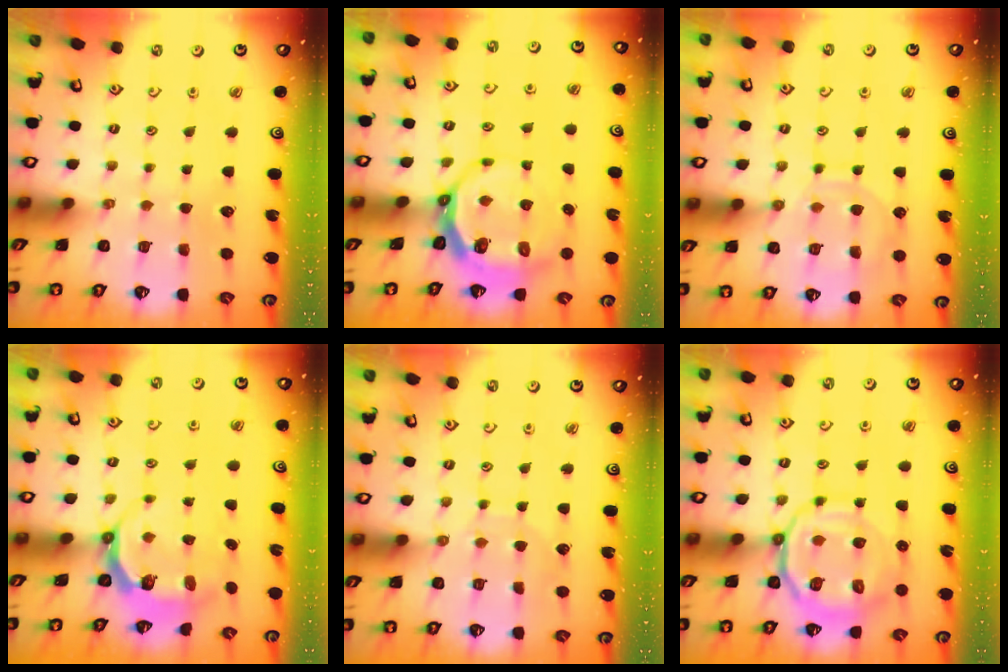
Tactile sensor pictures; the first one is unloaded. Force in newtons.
{"total": 7.7, "press": 6.8, "slide": 3.6}
{"total": 10.3, "press": 10.2, "slide": 1.0}
{"total": 6.2, "press": 5.3, "slide": 3.3}
{"total": 4.8, "press": 4.7, "slide": 0.5}
{"total": 13.4, "press": 13.3, "slide": 1.9}